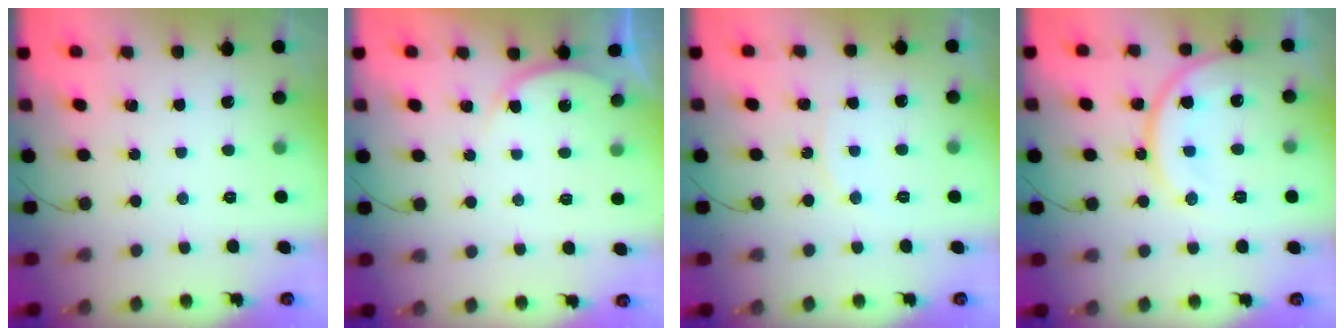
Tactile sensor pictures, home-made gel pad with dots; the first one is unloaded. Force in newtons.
{"total": 2.9, "press": 2.9, "slide": 0.5}
{"total": 5.4, "press": 5.4, "slide": 0.6}
{"total": 14.6, "press": 14.5, "slide": 1.7}